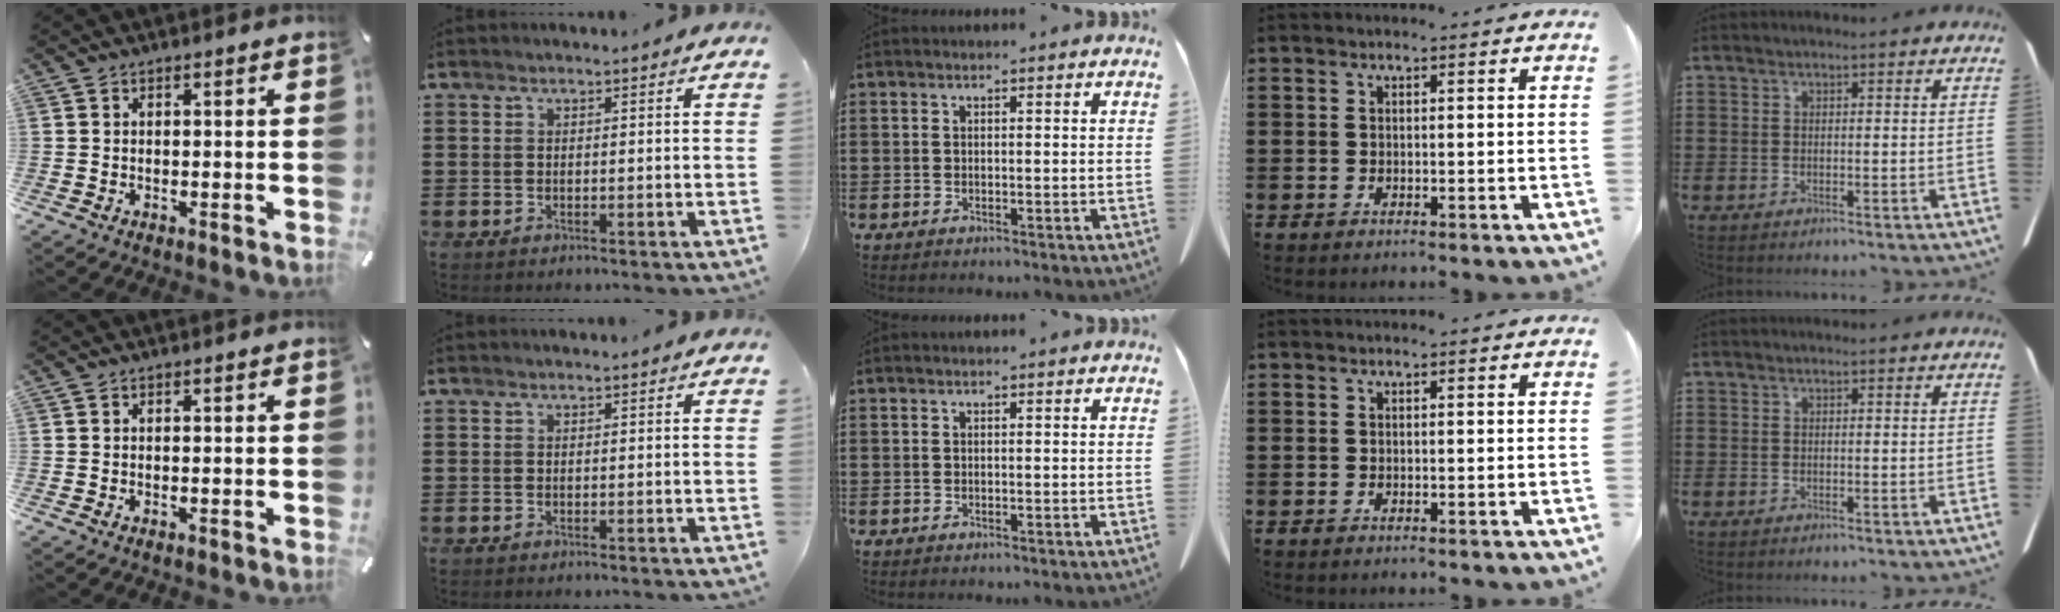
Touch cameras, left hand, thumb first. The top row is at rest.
{}